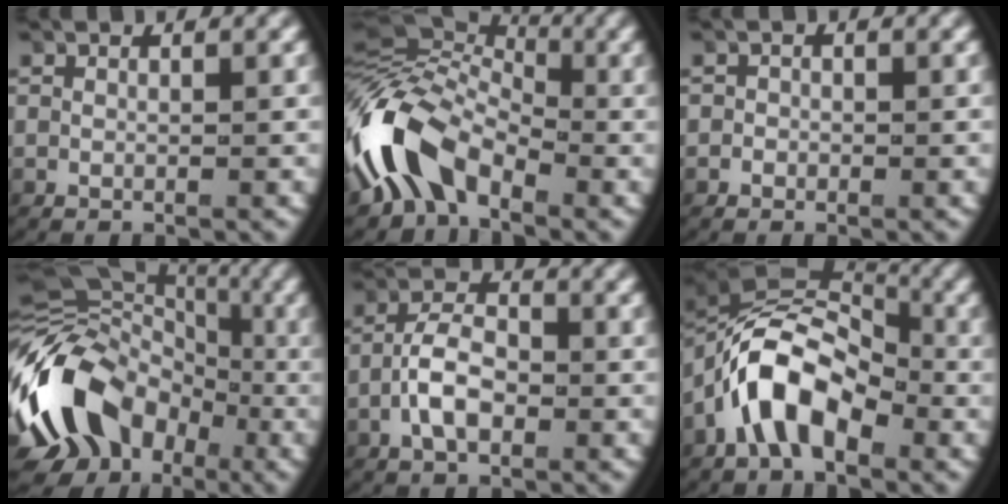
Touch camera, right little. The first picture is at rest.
{"total": 7.6, "force": [-1.5, 5.8, 4.7], "torque": [-0.118, -0.007, -0.028]}
{"total": 0.8, "force": [-0.5, 0.6, 0.1], "torque": [-0.004, -0.004, -0.011]}
{"total": 15.4, "force": [-1.6, 12.5, 8.8], "torque": [-0.186, -0.027, -0.021]}
{"total": 4.0, "force": [-1.6, 2.2, 2.9], "torque": [-0.055, 0.003, -0.031]}
{"total": 7.8, "force": [-0.4, 5.4, 5.7], "torque": [-0.115, -0.004, -0.015]}